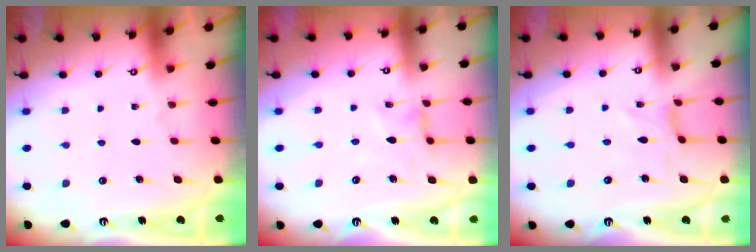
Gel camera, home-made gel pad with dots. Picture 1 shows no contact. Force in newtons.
{"total": 1.1, "press": 1.1, "slide": 0.1}
{"total": 0.9, "press": 0.8, "slide": 0.4}